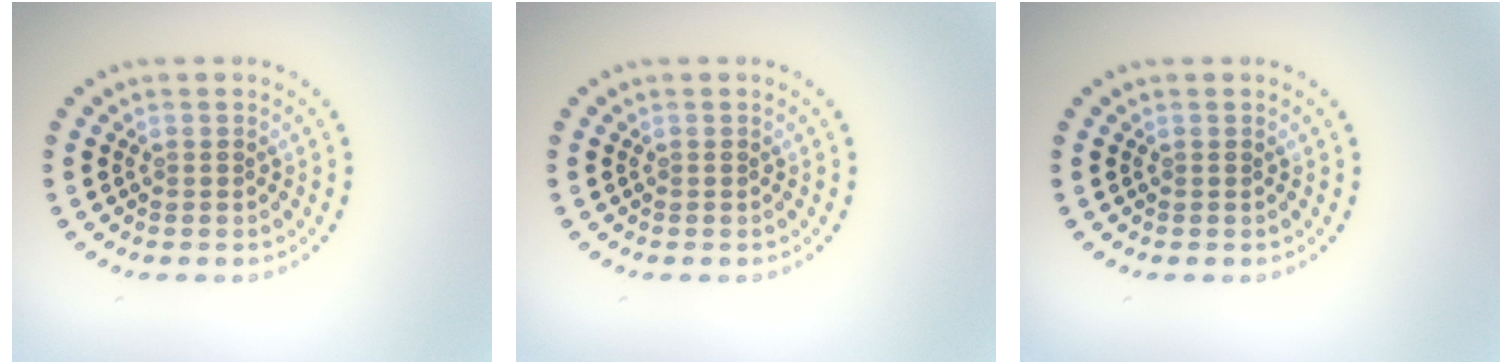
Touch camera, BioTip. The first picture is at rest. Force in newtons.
{"total": 0.0}
{"total": 0.0}